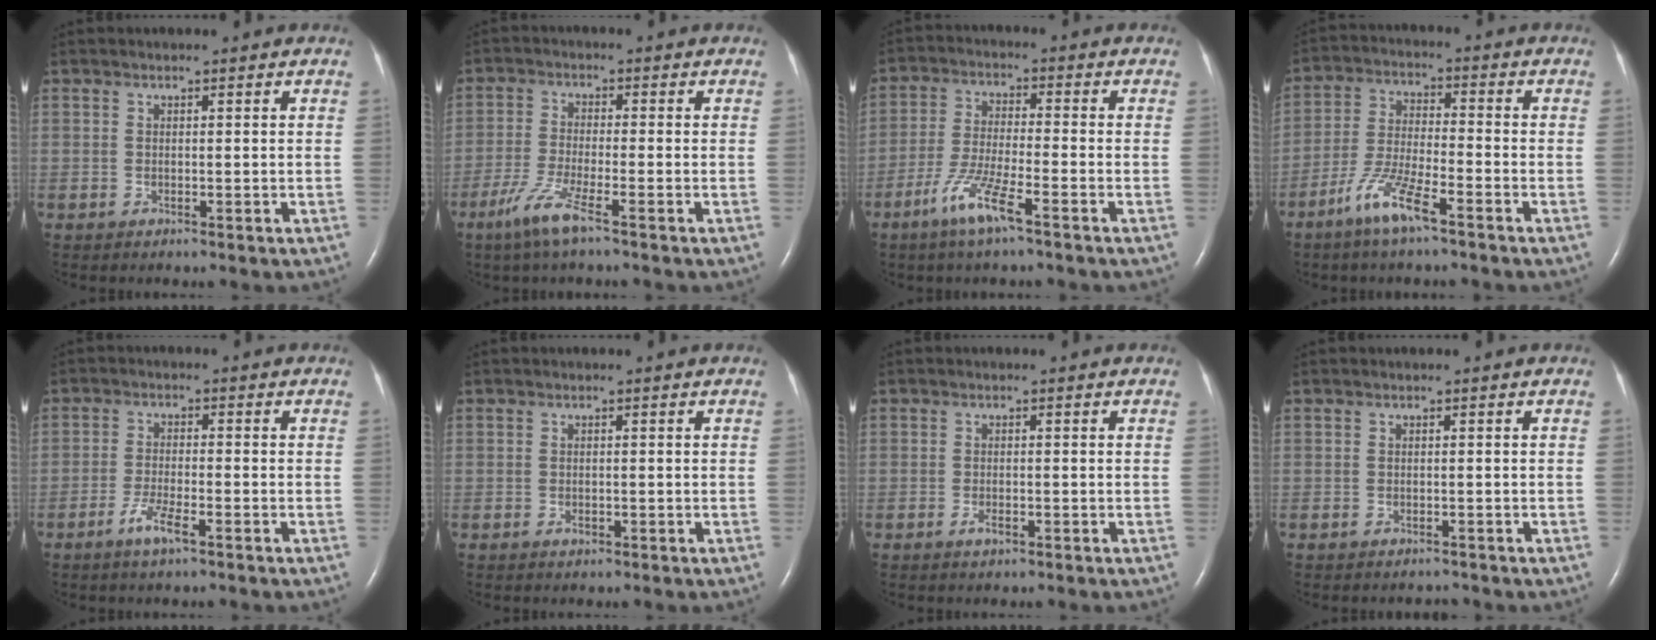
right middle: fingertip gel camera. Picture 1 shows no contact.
{"total": 5.7, "force": [-3.7, 0.1, 4.4], "torque": [-0.095, -0.013, -0.078]}
{"total": 7.3, "force": [-4.4, 0.3, 5.8], "torque": [-0.120, -0.011, -0.089]}
{"total": 7.8, "force": [-5.1, 0.8, 5.9], "torque": [-0.123, -0.009, -0.104]}
{"total": 3.9, "force": [-2.4, 0.4, 3.0], "torque": [-0.063, -0.004, -0.048]}
{"total": 0.7, "force": [-0.4, 0.4, 0.4], "torque": [-0.004, 0.001, -0.004]}
{"total": 1.2, "force": [-0.7, 0.4, 0.9], "torque": [-0.015, 0.000, -0.011]}
{"total": 0.8, "force": [-0.8, 0.3, 0.0], "torque": [-0.004, -0.001, -0.011]}